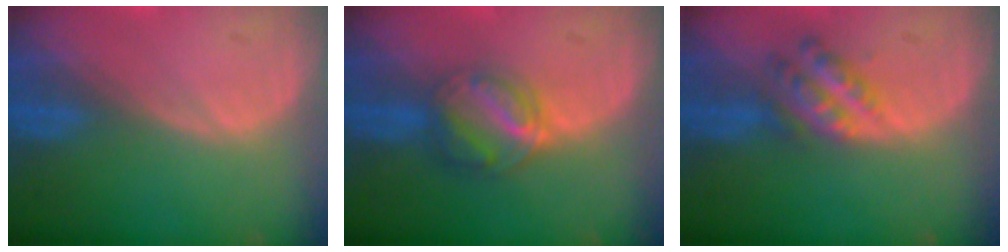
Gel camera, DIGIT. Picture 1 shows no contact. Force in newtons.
{"total": 6.4, "press": 5.5, "slide": 3.2}
{"total": 5.9, "press": 5.2, "slide": 2.8}